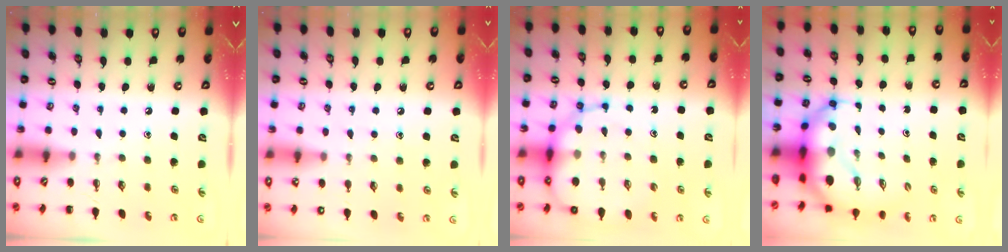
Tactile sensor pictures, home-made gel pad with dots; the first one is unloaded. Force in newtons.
{"total": 6.4, "press": 6.2, "slide": 1.7}
{"total": 14.6, "press": 14.1, "slide": 3.7}
{"total": 10.9, "press": 10.4, "slide": 3.1}